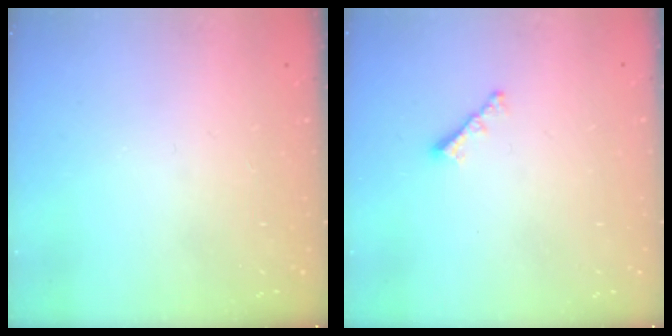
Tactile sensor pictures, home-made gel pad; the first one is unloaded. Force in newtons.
{"total": 2.4, "press": 2.4, "slide": 0.5}